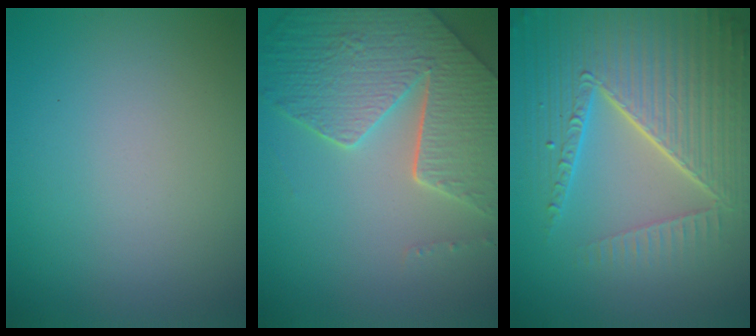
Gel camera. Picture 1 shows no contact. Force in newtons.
{"total": 8.4, "press": 6.0, "slide": 5.8}
{"total": 8.6, "press": 6.0, "slide": 6.2}